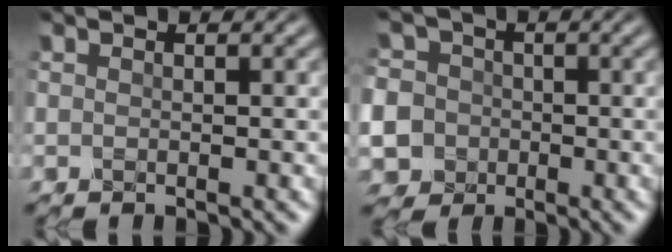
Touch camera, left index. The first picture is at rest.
{"total": 13.5, "force": [-4.3, 12.3, 3.5], "torque": [-0.111, -0.021, -0.113]}